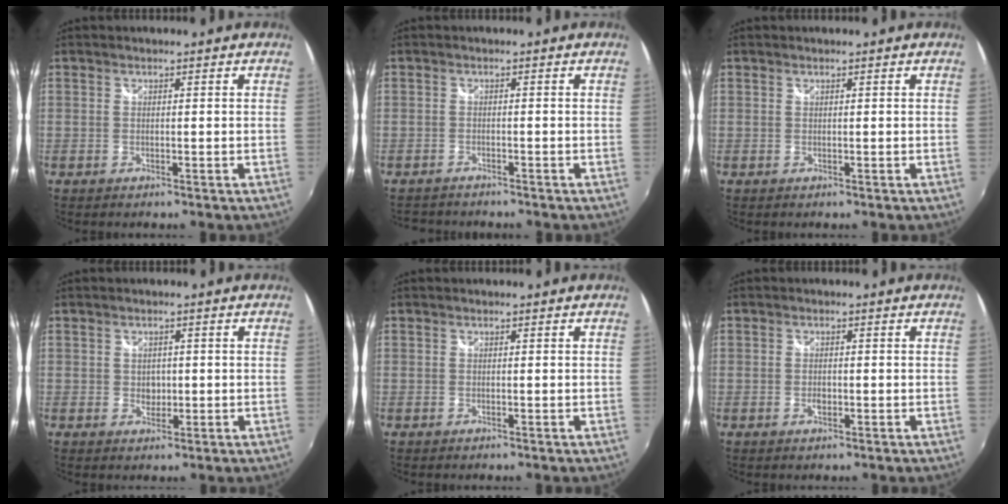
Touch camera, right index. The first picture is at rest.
{"total": 3.4, "force": [-3.2, 0.9, 0.6], "torque": [-0.026, -0.009, -0.056]}
{"total": 0.0}
{"total": 2.3, "force": [-0.1, 2.0, 1.0], "torque": [-0.014, 0.000, -0.002]}
{"total": 0.0}
{"total": 1.7, "force": [-0.5, 1.0, 1.2], "torque": [-0.023, 0.000, -0.009]}